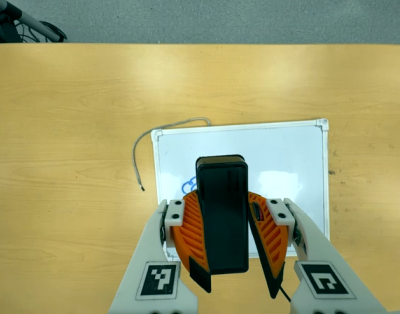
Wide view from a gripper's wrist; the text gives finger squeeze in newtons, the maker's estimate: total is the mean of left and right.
{"total": 8.9, "left": 9.4, "right": 8.5}